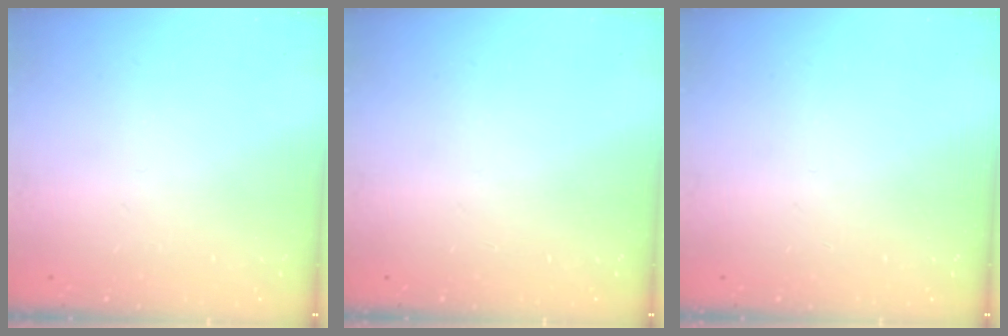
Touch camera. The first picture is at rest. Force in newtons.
{"total": 0.0}
{"total": 0.0}